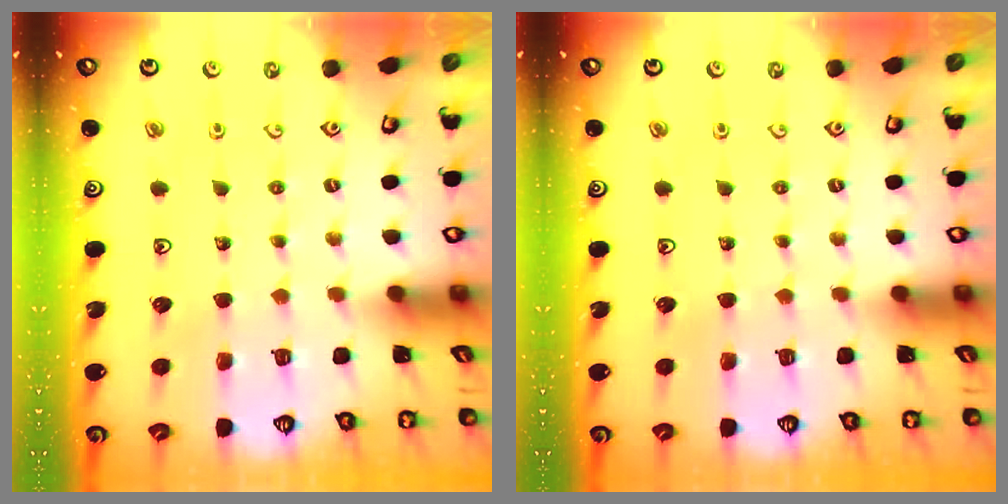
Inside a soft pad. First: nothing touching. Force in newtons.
{"total": 0.0}